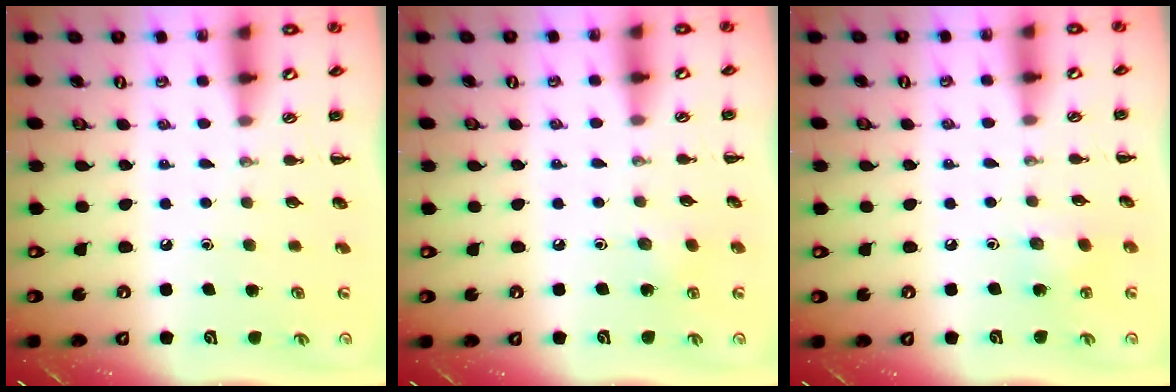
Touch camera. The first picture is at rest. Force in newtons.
{"total": 5.9, "press": 5.6, "slide": 1.8}
{"total": 3.7, "press": 3.5, "slide": 1.1}